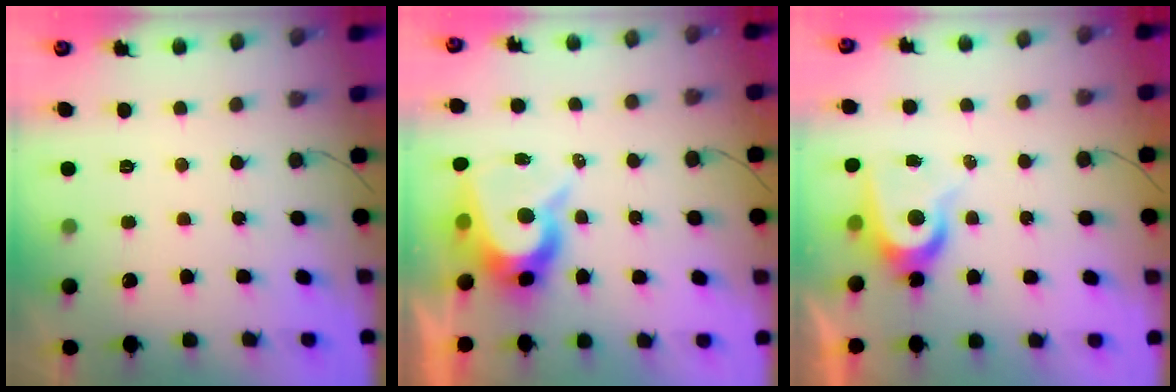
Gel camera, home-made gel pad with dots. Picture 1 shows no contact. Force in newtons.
{"total": 9.2, "press": 9.2, "slide": 0.9}
{"total": 6.5, "press": 6.5, "slide": 0.1}